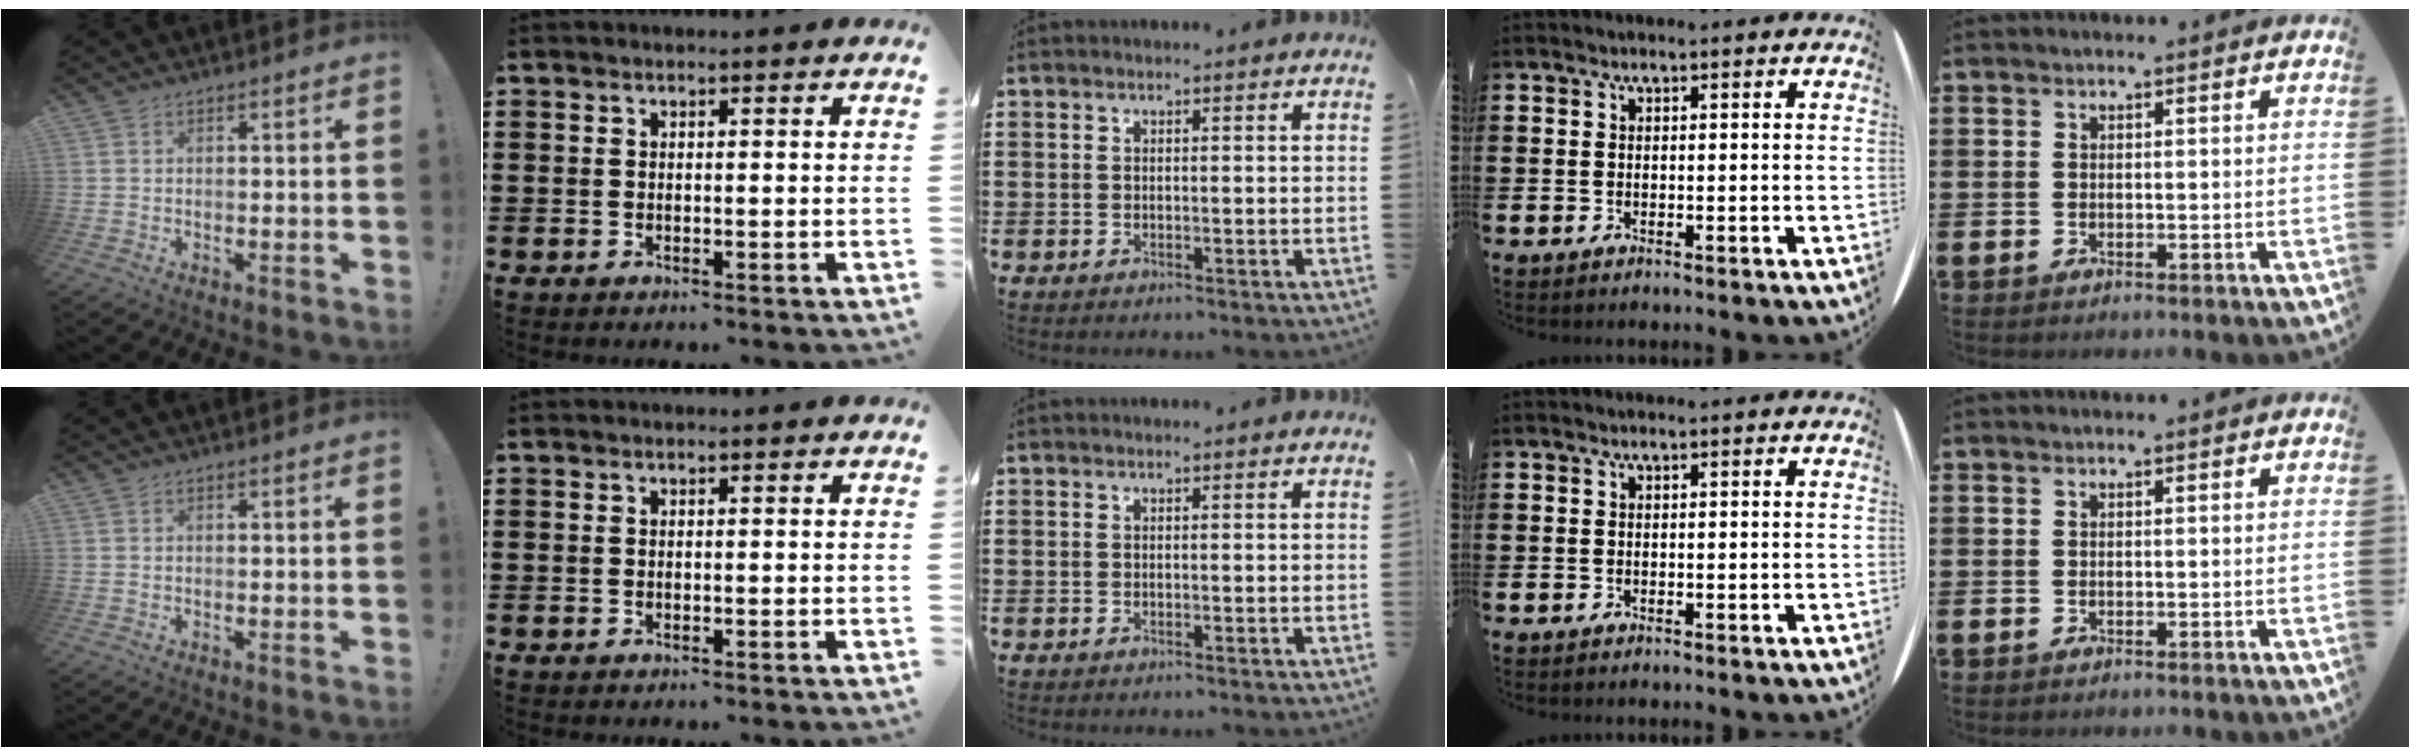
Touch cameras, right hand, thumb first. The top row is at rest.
{}